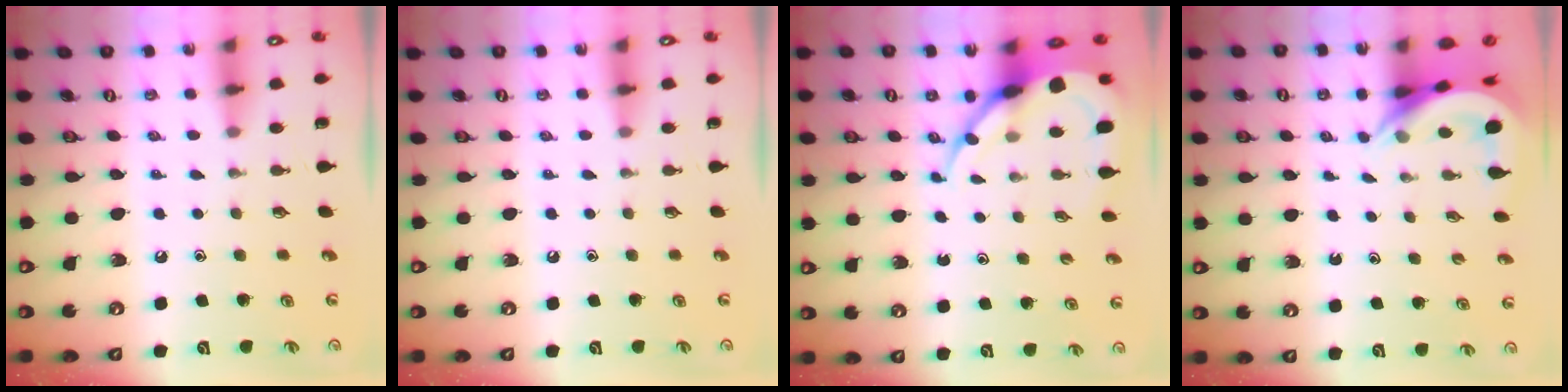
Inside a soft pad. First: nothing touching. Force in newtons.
{"total": 0.0}
{"total": 10.5, "press": 10.4, "slide": 1.1}
{"total": 5.0, "press": 5.0, "slide": 0.3}